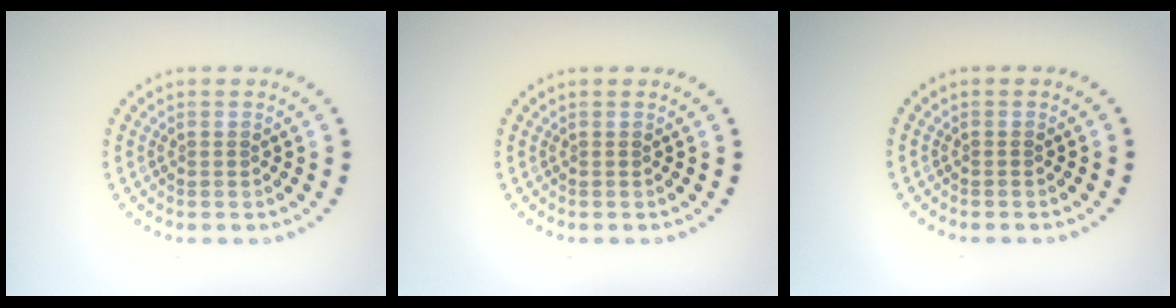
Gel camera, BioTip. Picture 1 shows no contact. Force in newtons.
{"total": 0.0}
{"total": 0.0}